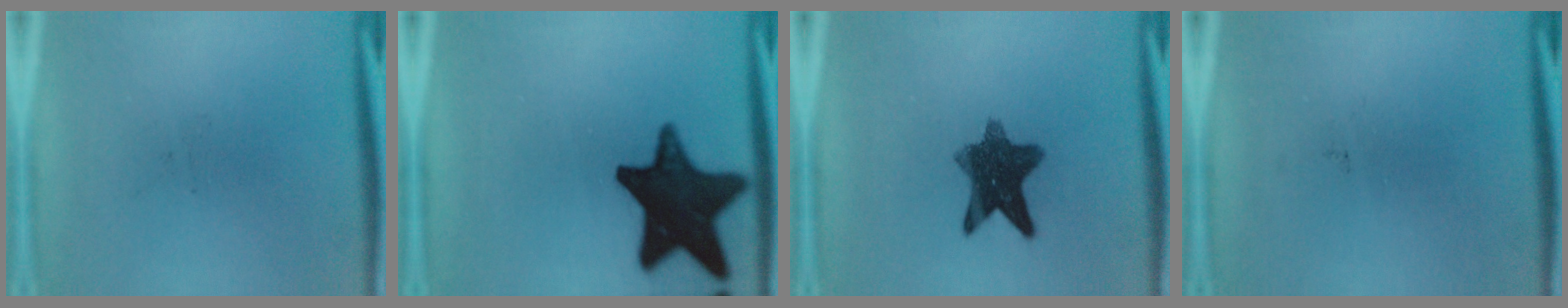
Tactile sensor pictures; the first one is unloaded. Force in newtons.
{"total": 17.0}
{"total": 9.9}
{"total": 0.0}